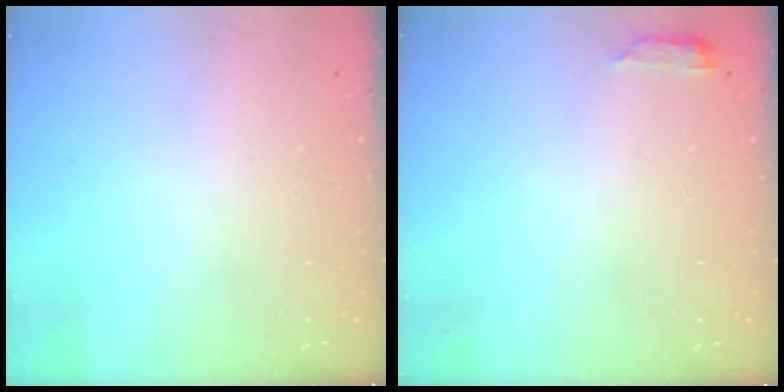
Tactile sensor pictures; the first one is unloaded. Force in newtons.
{"total": 2.6, "press": 2.6, "slide": 0.5}